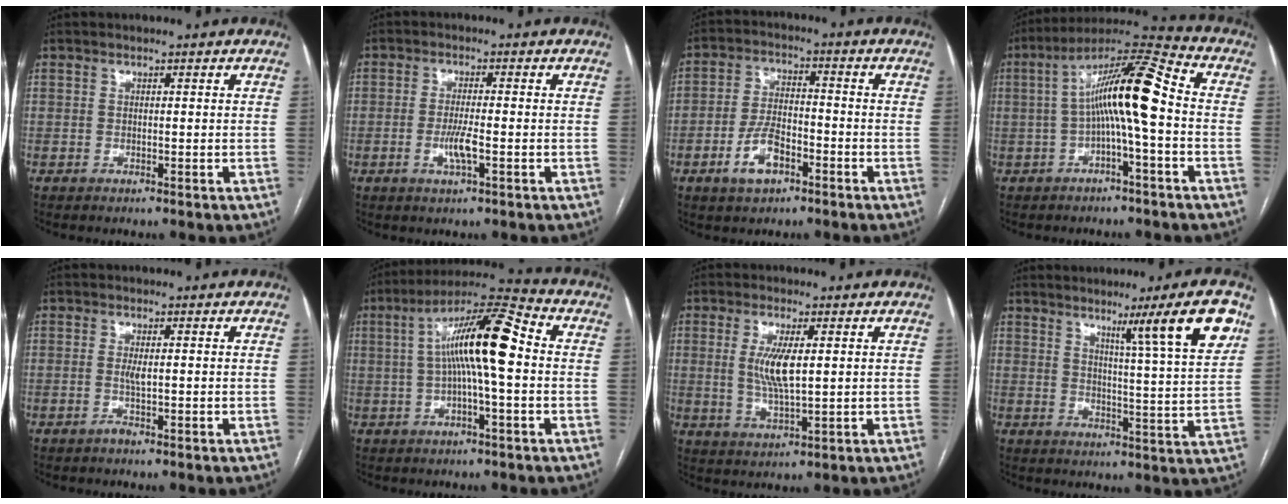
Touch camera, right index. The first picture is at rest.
{"total": 3.7, "force": [-1.2, 0.5, 3.5], "torque": [-0.074, -0.004, -0.022]}
{"total": 7.1, "force": [-3.5, 3.4, 5.1], "torque": [-0.107, 0.008, -0.063]}
{"total": 12.6, "force": [-0.5, 0.8, 12.6], "torque": [-0.221, 0.035, -0.014]}
{"total": 1.5, "force": [-0.4, 0.1, 1.4], "torque": [-0.030, -0.001, -0.007]}
{"total": 13.3, "force": [0.8, 1.5, 13.2], "torque": [-0.233, 0.033, 0.008]}
{"total": 6.3, "force": [1.0, 1.5, 6.1], "torque": [-0.128, -0.004, 0.024]}
{"total": 11.3, "force": [6.2, -1.5, 9.3], "torque": [-0.131, -0.008, 0.090]}